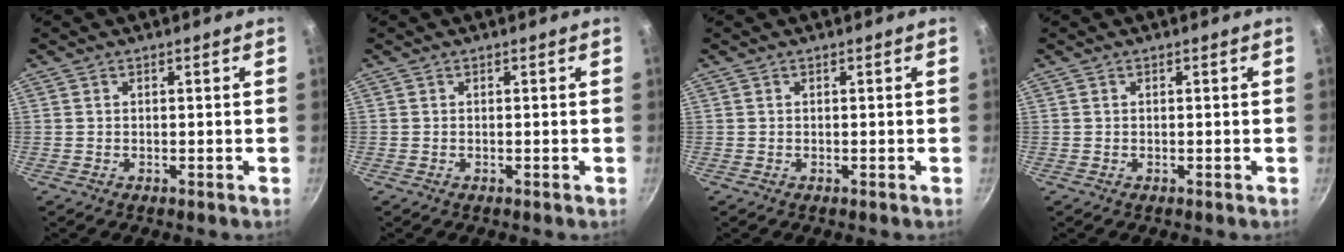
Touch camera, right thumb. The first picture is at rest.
{"total": 0.0}
{"total": 0.0}
{"total": 0.0}